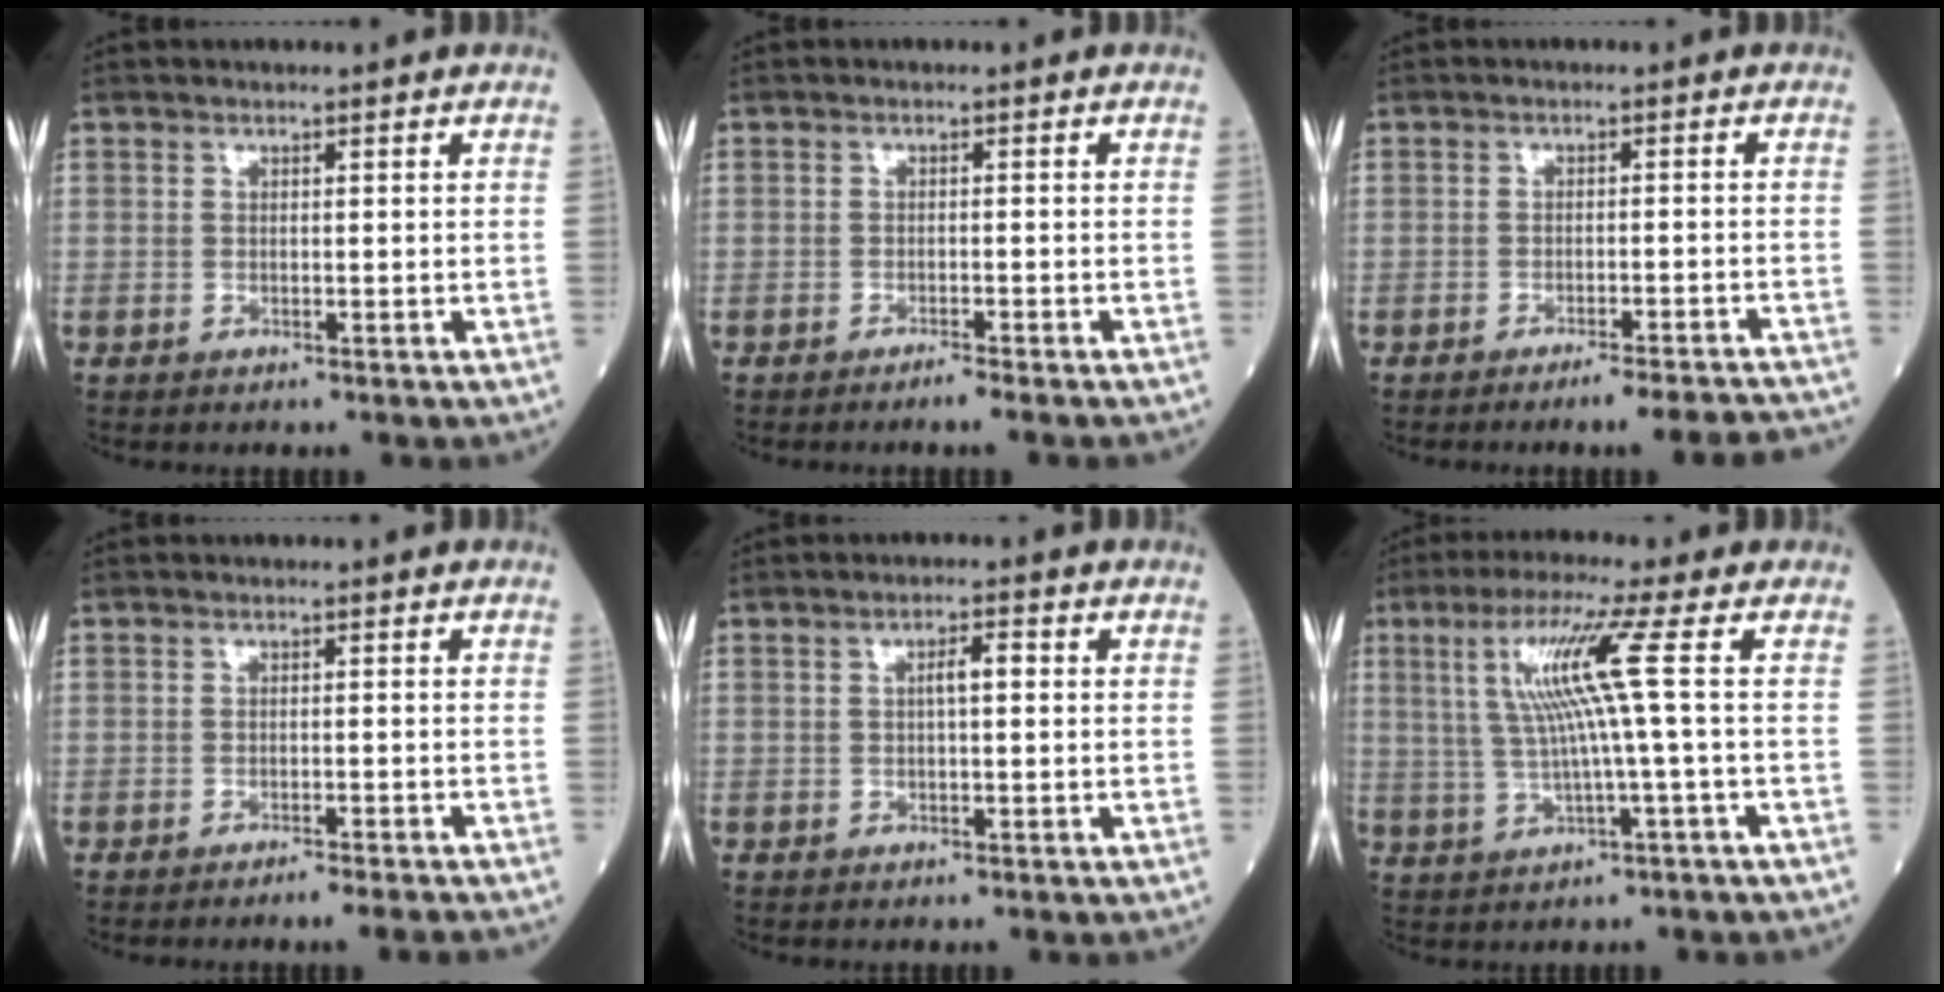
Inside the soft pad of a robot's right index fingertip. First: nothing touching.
{"total": 1.8, "force": [-1.5, -0.4, 0.9], "torque": [-0.020, -0.001, -0.023]}
{"total": 9.7, "force": [-9.1, -0.1, 3.3], "torque": [-0.022, -0.002, -0.111]}
{"total": 3.3, "force": [-2.9, -0.6, 1.5], "torque": [-0.016, -0.005, -0.038]}
{"total": 2.3, "force": [0.2, 0.5, 2.2], "torque": [-0.038, 0.006, 0.004]}
{"total": 8.5, "force": [1.7, -1.7, 8.2], "torque": [-0.157, 0.015, 0.039]}